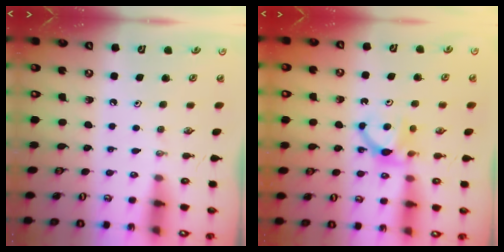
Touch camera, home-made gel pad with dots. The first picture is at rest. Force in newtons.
{"total": 5.5, "press": 5.5, "slide": 0.7}